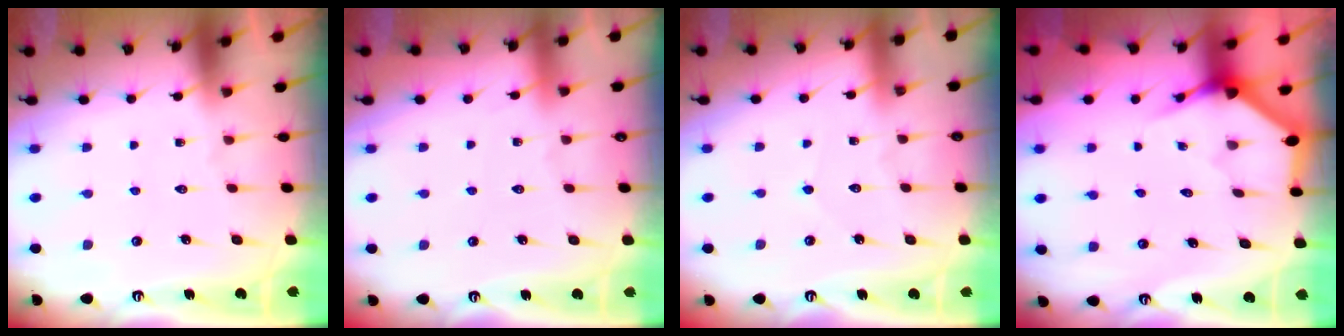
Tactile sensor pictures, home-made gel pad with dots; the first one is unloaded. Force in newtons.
{"total": 2.1, "press": 2.1, "slide": 0.3}
{"total": 2.6, "press": 2.6, "slide": 0.2}
{"total": 3.4, "press": 3.4, "slide": 0.2}